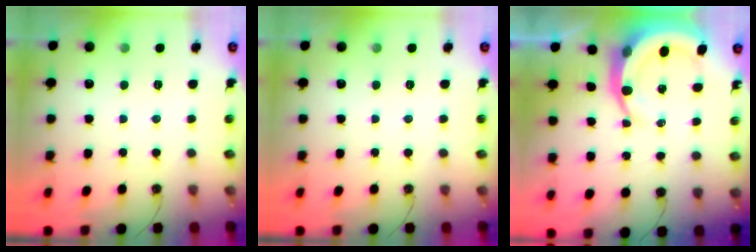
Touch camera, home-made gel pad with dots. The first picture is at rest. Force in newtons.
{"total": 0.0}
{"total": 9.4, "press": 9.3, "slide": 1.2}